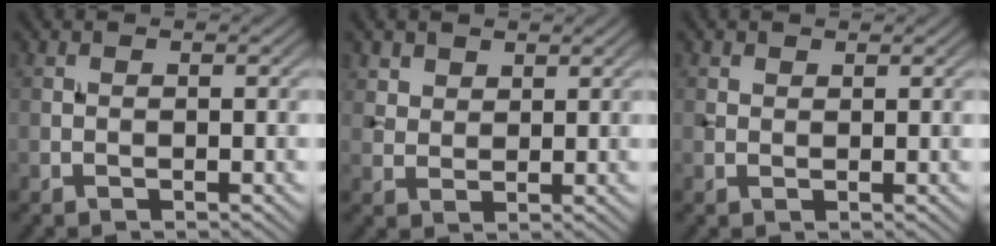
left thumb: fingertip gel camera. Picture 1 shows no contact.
{"total": 2.9, "force": [2.0, 1.9, 0.8], "torque": [-0.027, -0.007, 0.046]}
{"total": 1.0, "force": [0.7, 0.6, 0.2], "torque": [-0.005, 0.000, 0.015]}